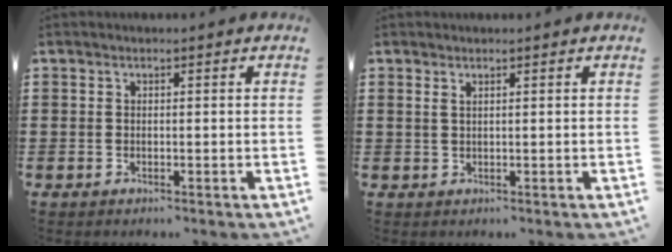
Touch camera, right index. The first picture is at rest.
{"total": 0.8, "force": [0.6, 0.2, 0.6], "torque": [-0.013, 0.002, 0.010]}